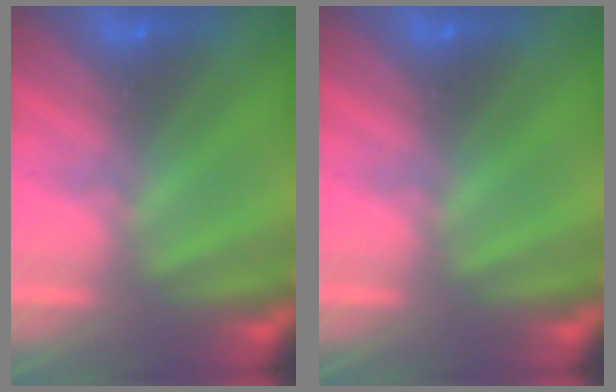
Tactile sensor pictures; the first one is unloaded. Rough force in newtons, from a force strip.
{"total": 0.0}